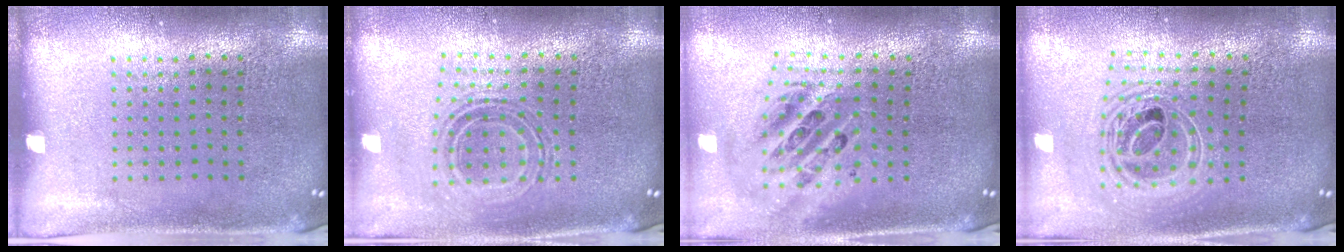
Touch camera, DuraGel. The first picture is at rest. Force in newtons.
{"total": 0.7, "press": 0.7, "slide": 0.1}
{"total": 2.4, "press": 1.8, "slide": 1.5}
{"total": 2.2, "press": 1.8, "slide": 1.4}